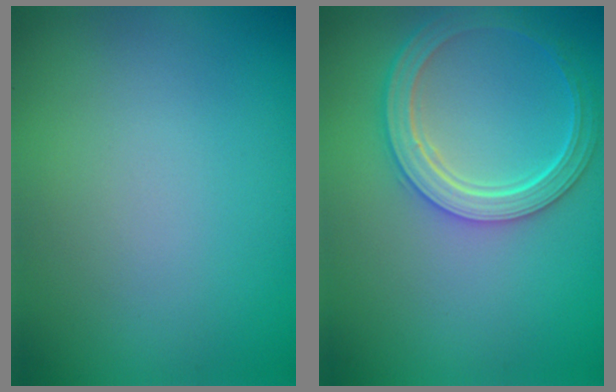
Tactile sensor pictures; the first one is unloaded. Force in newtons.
{"total": 5.1, "press": 4.0, "slide": 3.1}